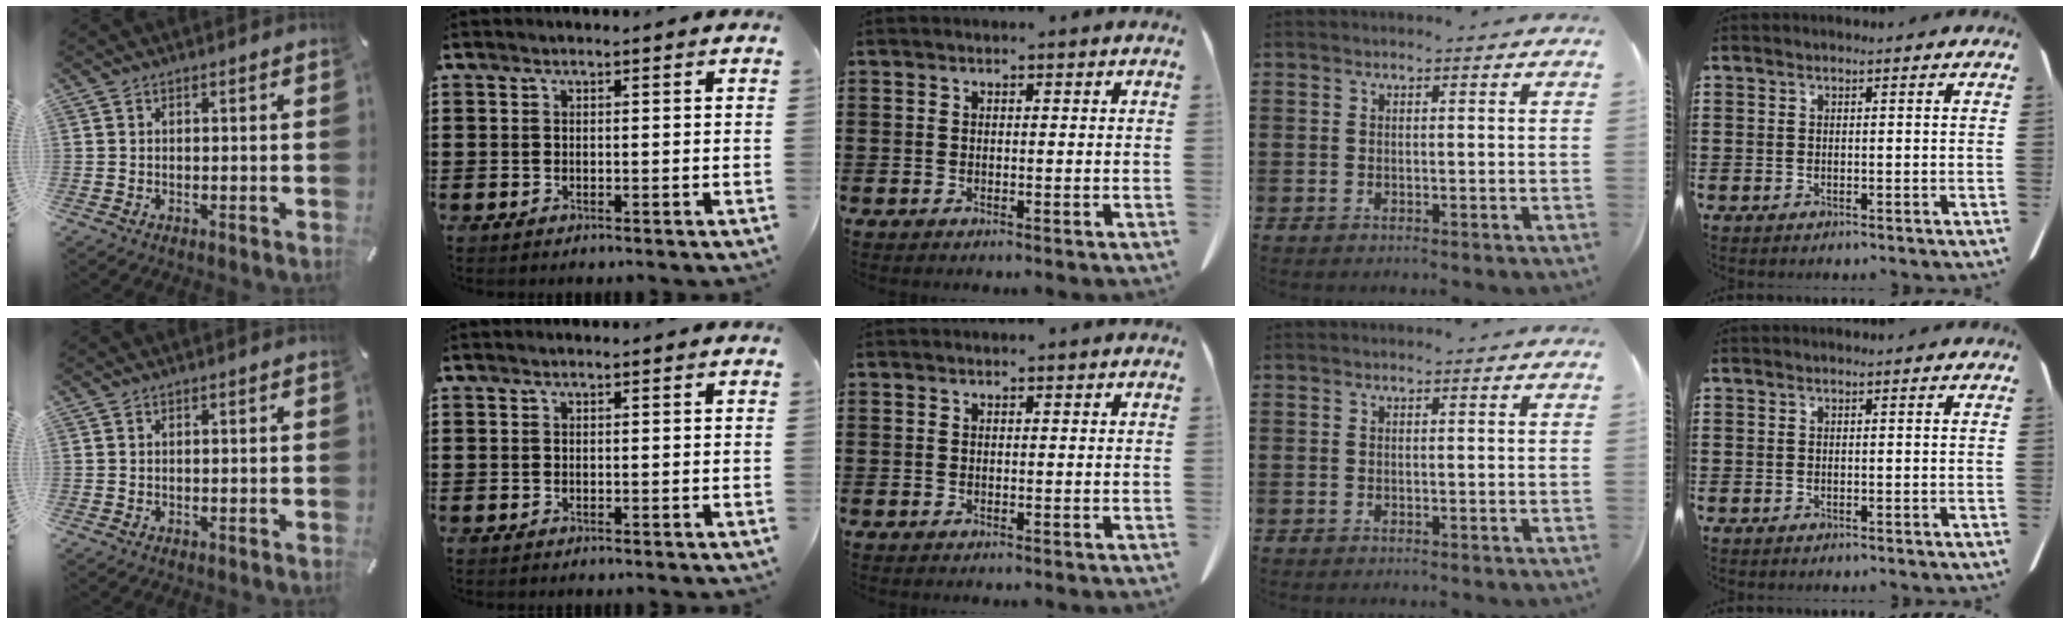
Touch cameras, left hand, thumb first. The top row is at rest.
{}